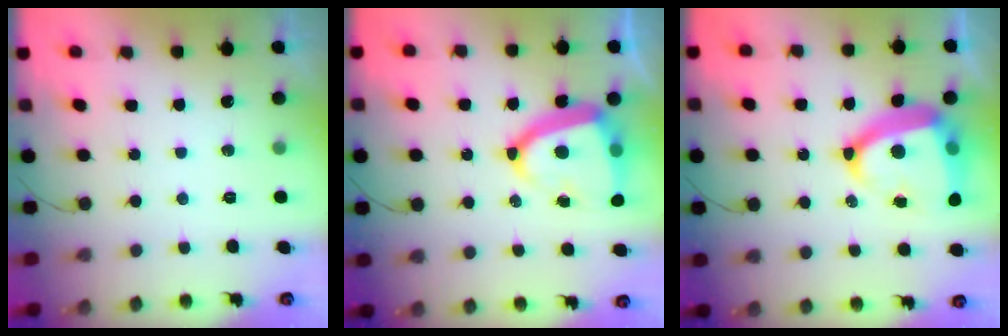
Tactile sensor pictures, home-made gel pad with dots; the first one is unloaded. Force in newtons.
{"total": 16.9, "press": 16.8, "slide": 1.9}
{"total": 17.2, "press": 17.0, "slide": 2.2}